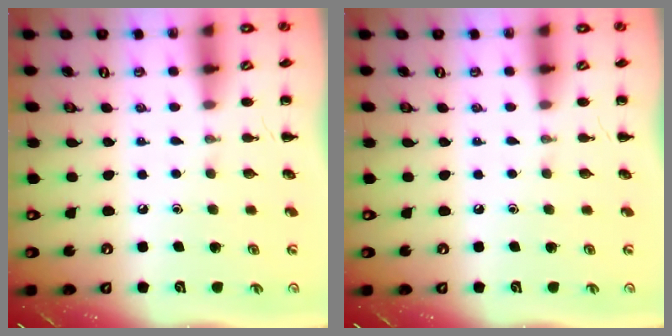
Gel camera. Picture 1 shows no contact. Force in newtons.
{"total": 0.0}